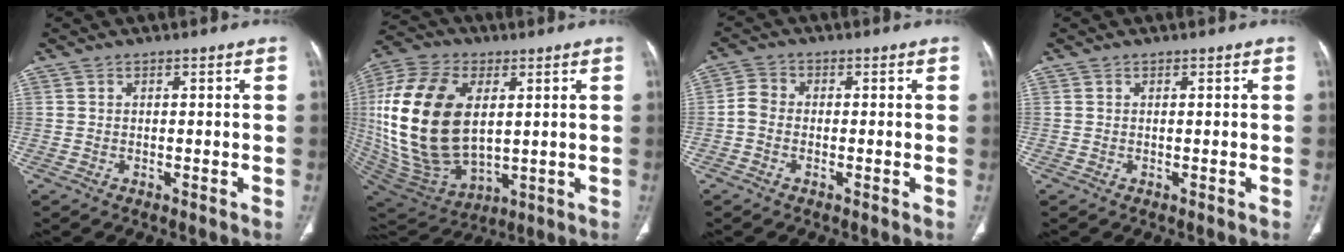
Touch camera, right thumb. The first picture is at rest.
{"total": 25.8, "force": [3.2, 15.3, 20.5], "torque": [-0.427, -0.024, 0.070]}
{"total": 3.1, "force": [-0.8, 2.3, 2.0], "torque": [-0.035, 0.009, -0.024]}
{"total": 0.0}